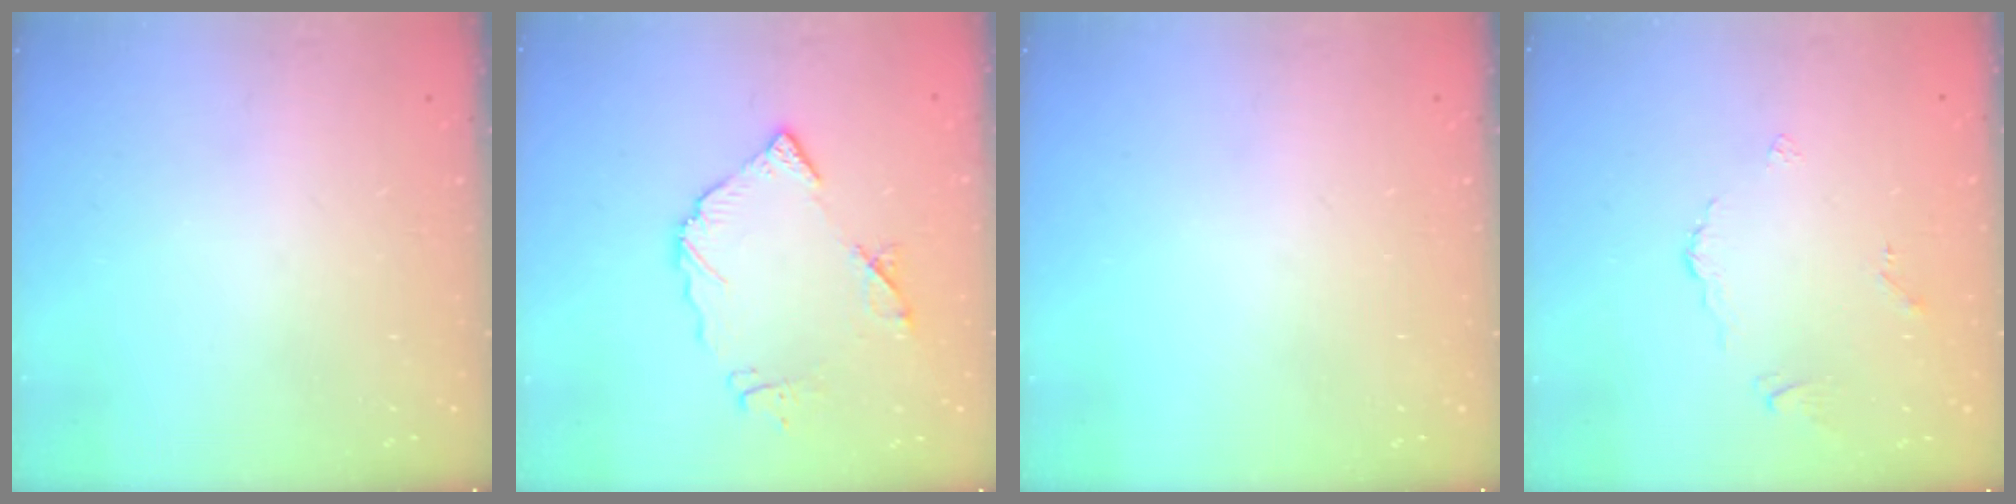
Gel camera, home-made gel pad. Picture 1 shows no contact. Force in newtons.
{"total": 10.7, "press": 10.7, "slide": 1.1}
{"total": 0.0}
{"total": 2.7, "press": 2.6, "slide": 0.6}